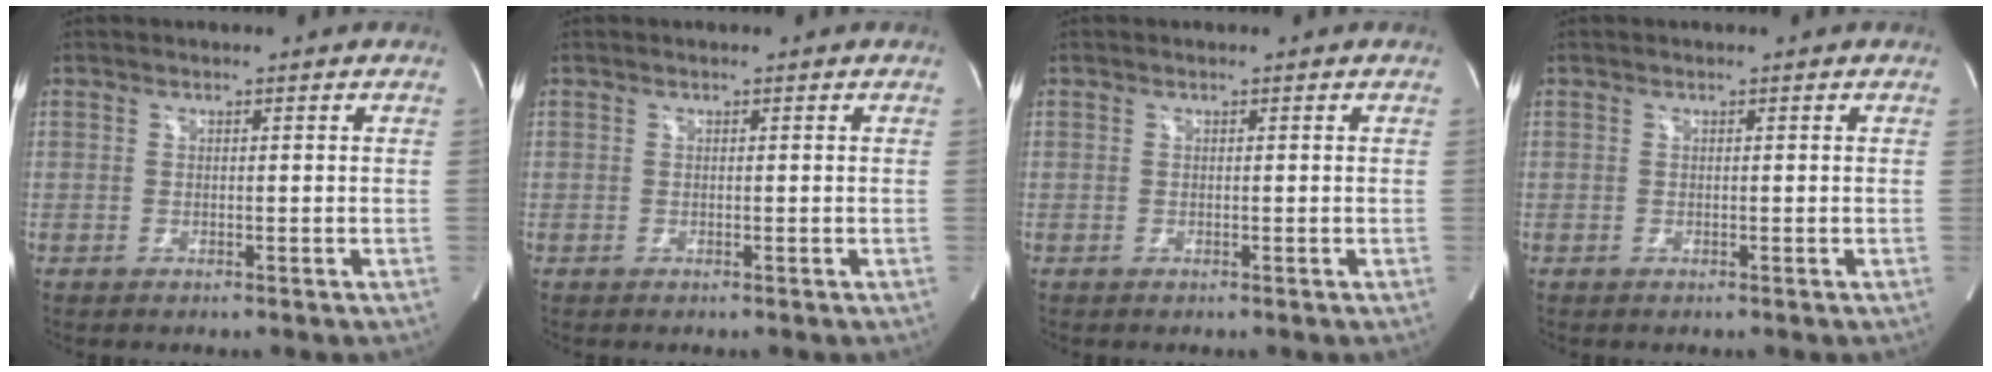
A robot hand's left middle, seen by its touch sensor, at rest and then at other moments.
{"total": 0.0}
{"total": 0.0}
{"total": 0.0}